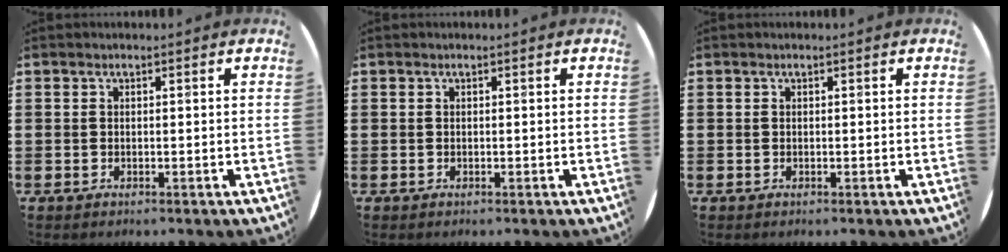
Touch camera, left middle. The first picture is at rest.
{"total": 0.0}
{"total": 0.0}